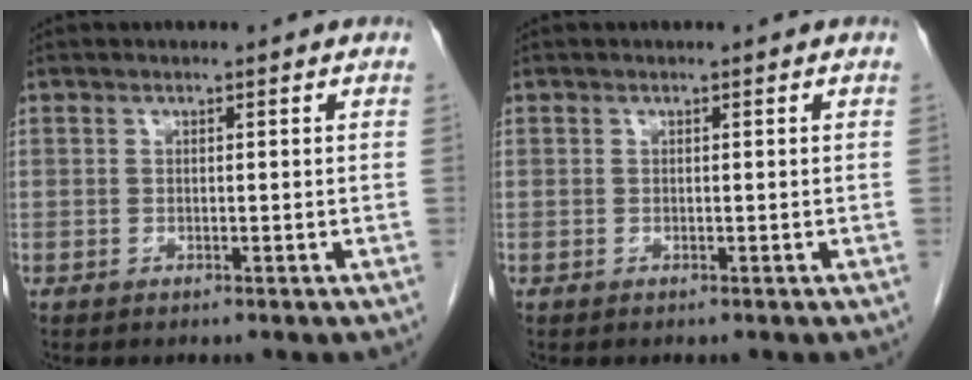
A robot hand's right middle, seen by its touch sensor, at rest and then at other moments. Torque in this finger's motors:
{"motor_torque": [0.00, 0.00, 0.00, 0.00]}